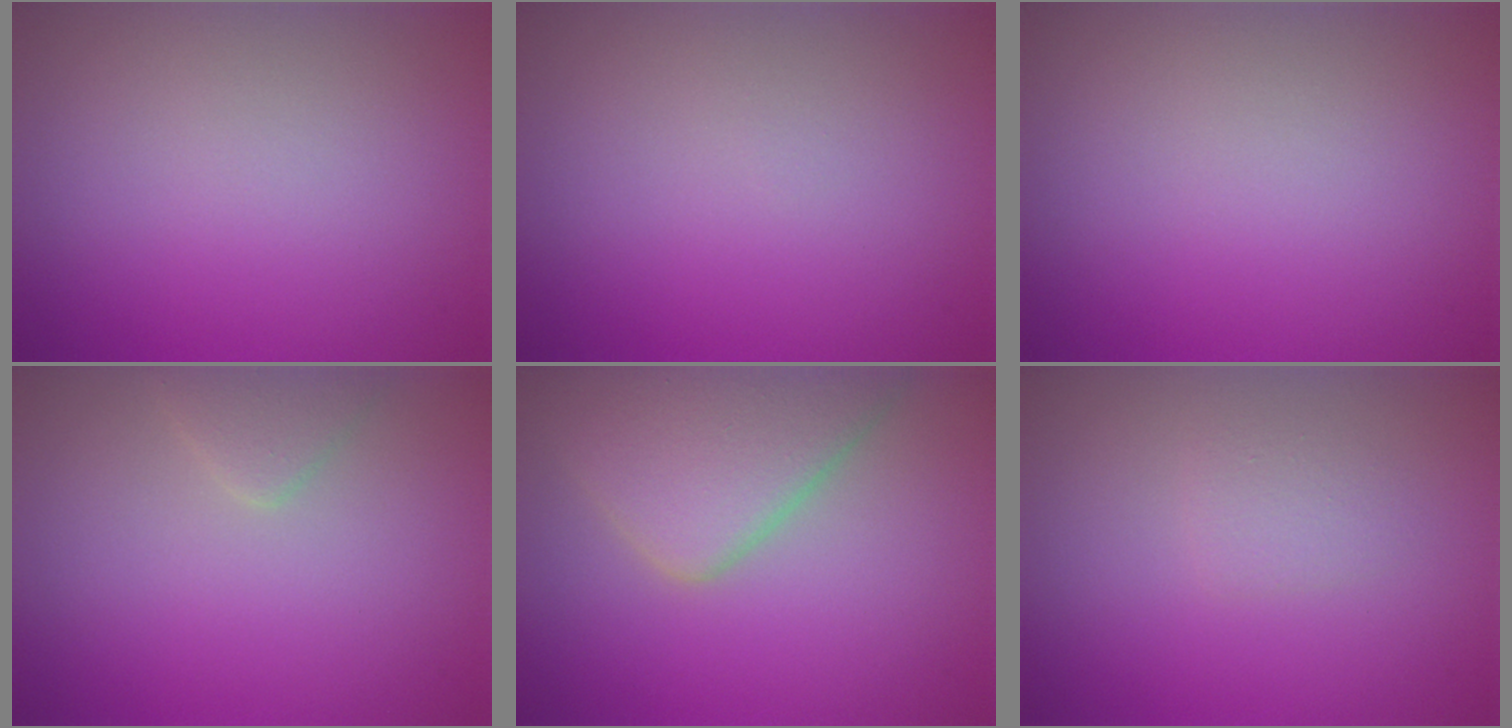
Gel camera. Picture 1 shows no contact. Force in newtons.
{"total": 0.0}
{"total": 0.0}
{"total": 1.4, "press": 1.4, "slide": 0.1}
{"total": 6.6, "press": 6.6, "slide": 0.4}
{"total": 1.1, "press": 1.1, "slide": 0.1}